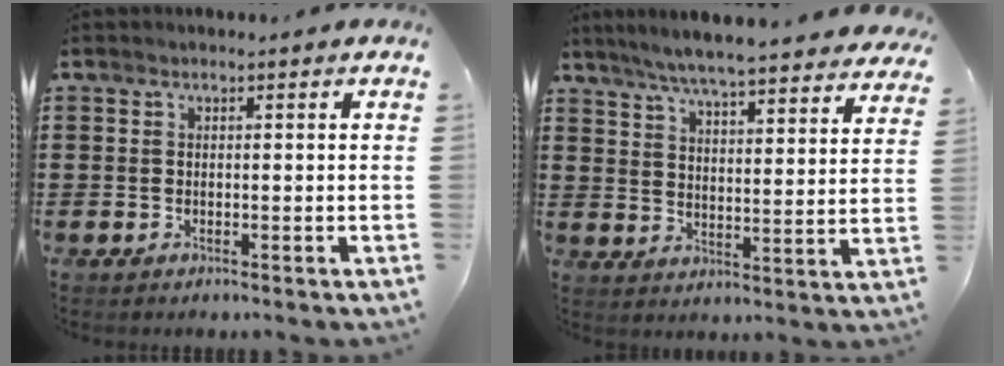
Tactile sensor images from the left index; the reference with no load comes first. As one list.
[{"total": 6.0, "force": [5.6, -0.3, 2.1], "torque": [-0.064, -0.036, 0.096]}]